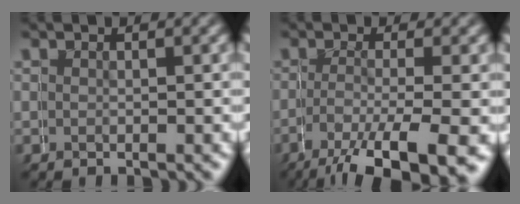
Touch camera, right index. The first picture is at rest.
{"total": 5.2, "force": [-3.3, 1.0, 3.9], "torque": [-0.081, -0.027, -0.039]}